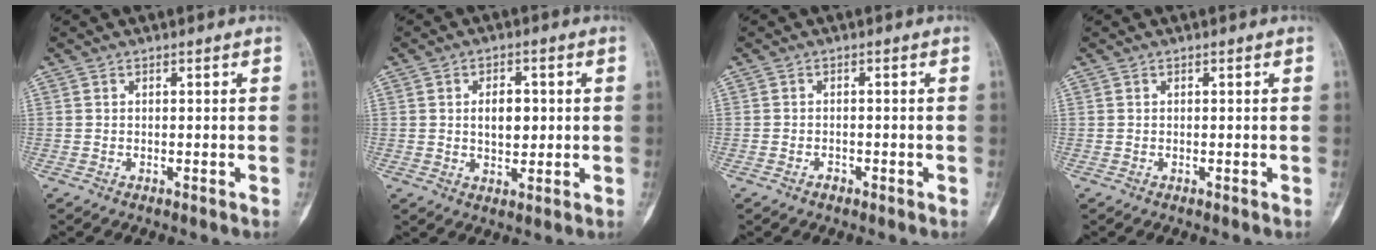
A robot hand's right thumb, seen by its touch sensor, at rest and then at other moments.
{"total": 5.7, "force": [0.6, 3.5, 4.4], "torque": [-0.046, -0.002, 0.010]}
{"total": 1.1, "force": [-0.7, 0.7, 0.4], "torque": [-0.006, 0.005, -0.012]}
{"total": 0.0}